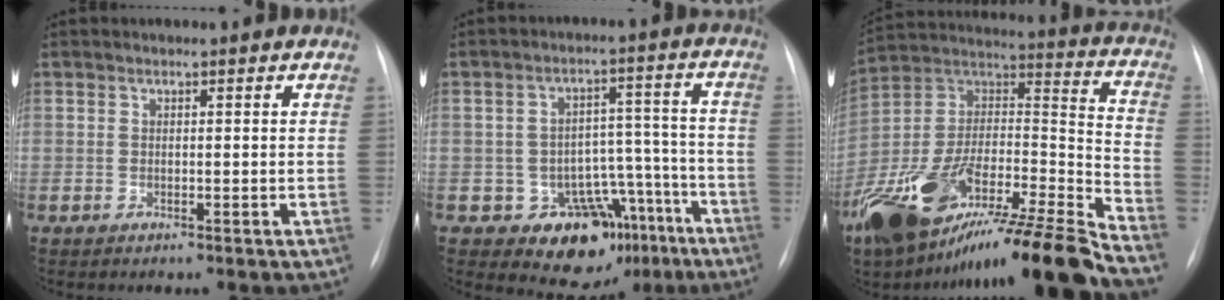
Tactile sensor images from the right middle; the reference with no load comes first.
{"total": 11.7, "force": [-7.0, 8.4, 4.0], "torque": [-0.014, 0.071, -0.087]}
{"total": 28.9, "force": [-22.0, 2.8, 18.6], "torque": [-0.296, -0.011, -0.380]}